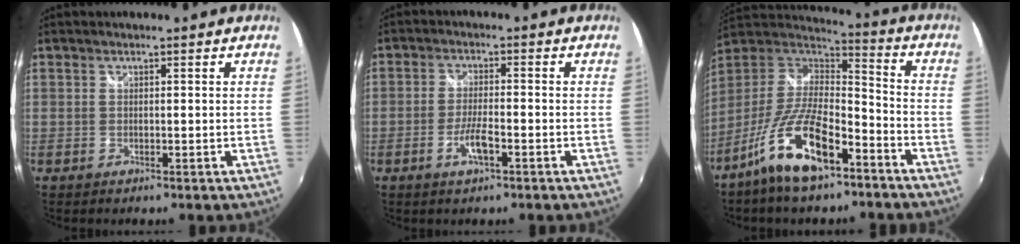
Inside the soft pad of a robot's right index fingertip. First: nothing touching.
{"total": 4.5, "force": [-2.2, 1.0, 3.9], "torque": [-0.083, -0.004, -0.041]}
{"total": 17.5, "force": [-10.7, 6.1, 12.4], "torque": [-0.250, -0.016, -0.197]}